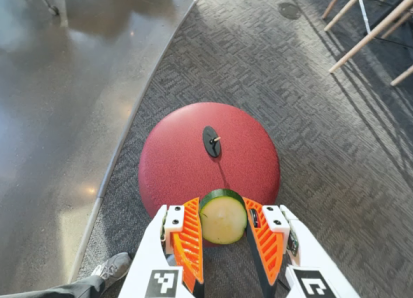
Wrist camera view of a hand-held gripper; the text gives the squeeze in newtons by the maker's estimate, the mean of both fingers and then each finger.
{"total": 11.2, "left": 11.2, "right": 11.2}